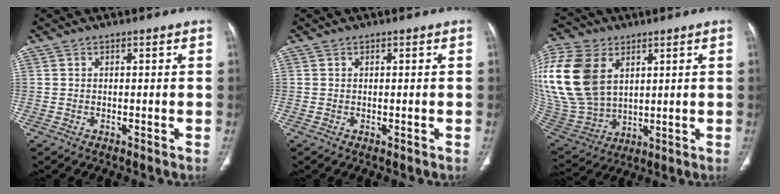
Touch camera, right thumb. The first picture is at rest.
{"total": 0.0}
{"total": 24.9, "force": [7.2, 17.3, 16.4], "torque": [-0.383, -0.006, 0.152]}